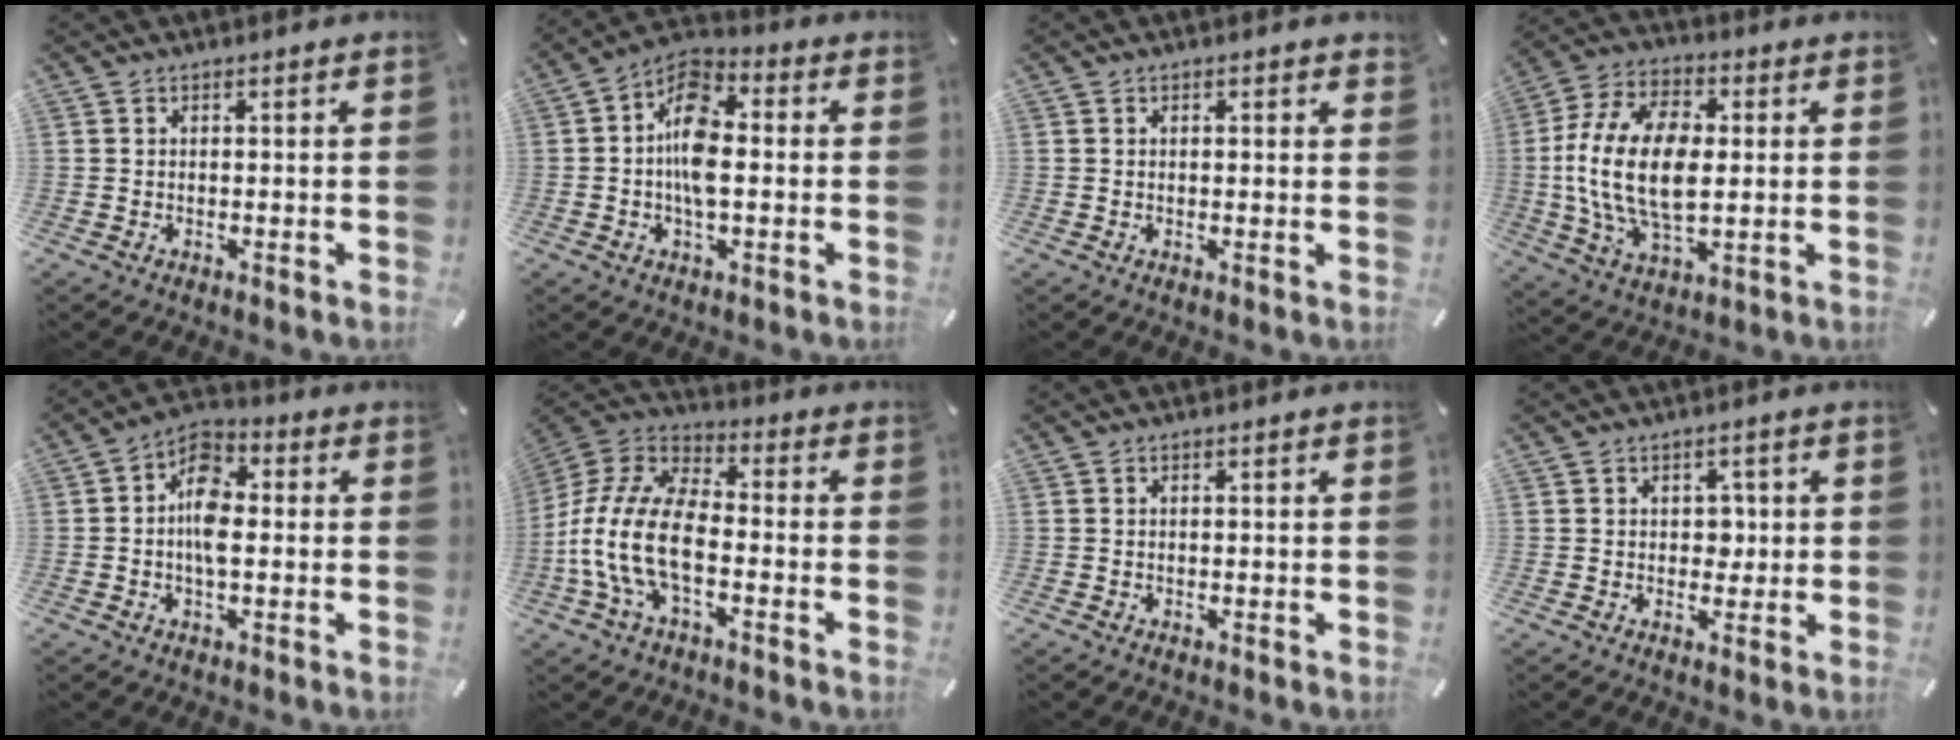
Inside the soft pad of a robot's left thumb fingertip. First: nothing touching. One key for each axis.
{"total": 10.0, "fx": -0.7, "fy": 5.3, "fz": 8.5, "tx": -0.166, "ty": 0.003, "tz": -0.014}
{"total": 0.7, "fx": 0.3, "fy": 0.3, "fz": 0.5, "tx": -0.003, "ty": -0.001, "tz": 0.003}
{"total": 17.6, "fx": 0.3, "fy": 10.4, "fz": 14.2, "tx": -0.313, "ty": 0.003, "tz": 0.005}
{"total": 8.0, "fx": -0.8, "fy": 4.6, "fz": 6.5, "tx": -0.111, "ty": 0.007, "tz": -0.017}
{"total": 15.7, "fx": -5.8, "fy": 8.4, "fz": 11.9, "tx": -0.263, "ty": 0.014, "tz": -0.108}
{"total": 0.0}
{"total": 3.6, "fx": 0.2, "fy": 2.9, "fz": 2.1, "tx": -0.019, "ty": -0.004, "tz": -0.005}